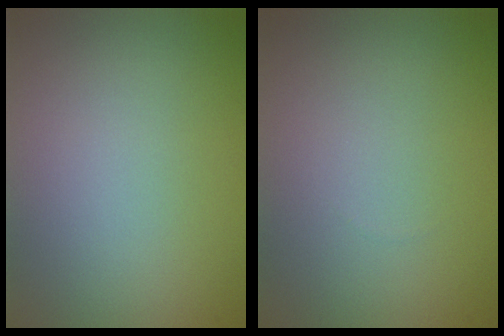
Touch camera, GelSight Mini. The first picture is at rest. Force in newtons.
{"total": 0.0}